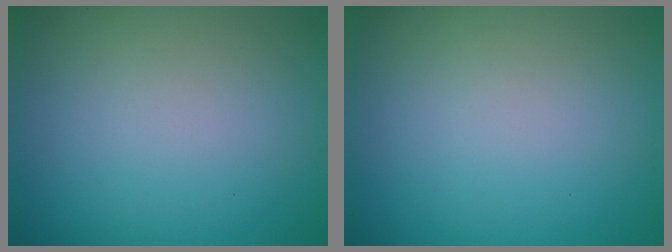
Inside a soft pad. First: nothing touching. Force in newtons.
{"total": 0.0}